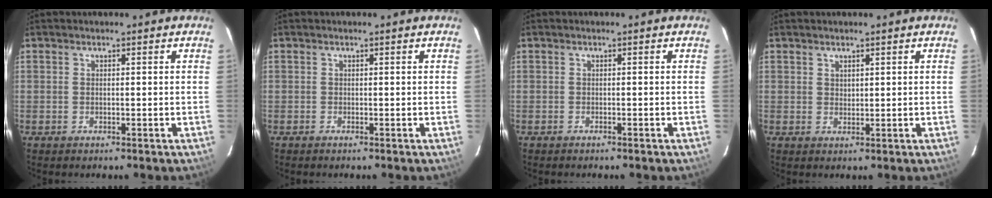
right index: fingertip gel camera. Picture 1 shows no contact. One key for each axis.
{"total": 0.0}
{"total": 0.5, "fx": -0.5, "fy": 0.1, "fz": 0.1, "tx": -0.002, "ty": 0.001, "tz": -0.009}
{"total": 1.3, "fx": 1.0, "fy": 0.7, "fz": 0.4, "tx": -0.003, "ty": 0.002, "tz": 0.018}